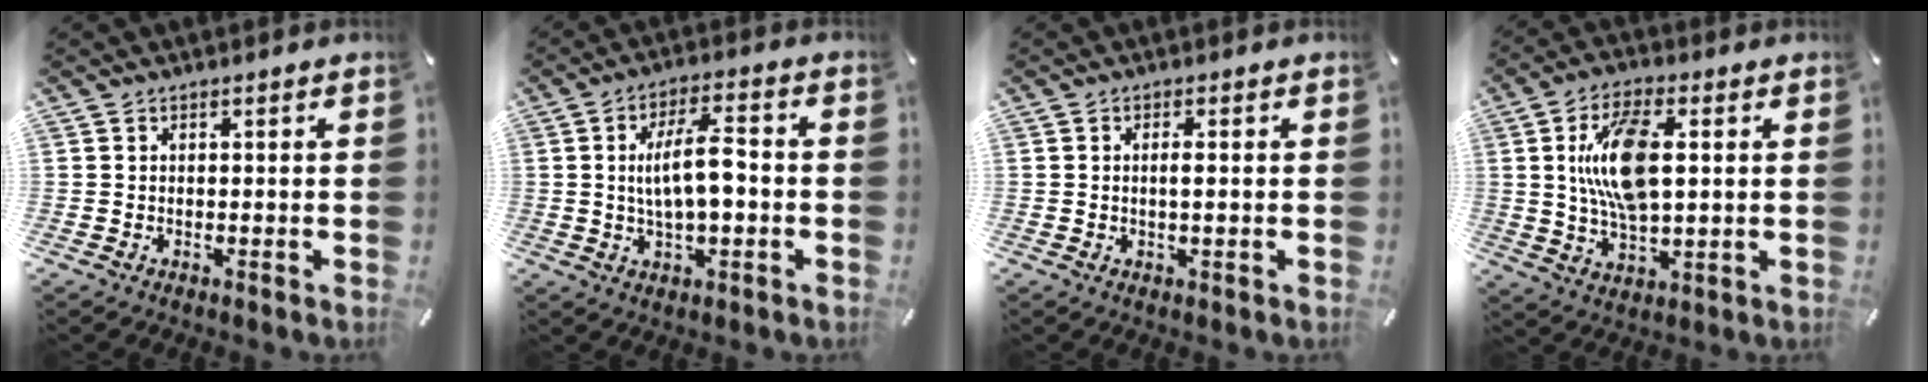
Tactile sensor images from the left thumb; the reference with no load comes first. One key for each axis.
{"total": 10.1, "fx": -0.4, "fy": 4.3, "fz": 9.1, "tx": -0.172, "ty": 0.009, "tz": -0.011}
{"total": 2.2, "fx": 0.1, "fy": 0.5, "fz": 2.1, "tx": -0.042, "ty": -0.002, "tz": 0.001}
{"total": 13.7, "fx": 2.6, "fy": 6.6, "fz": 11.7, "tx": -0.239, "ty": -0.005, "tz": 0.038}